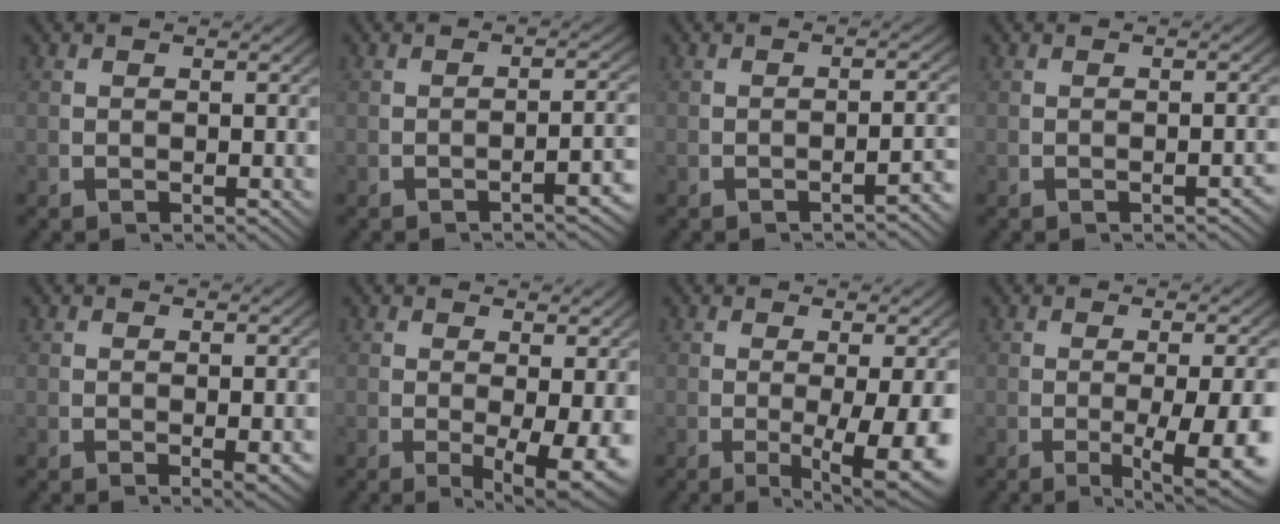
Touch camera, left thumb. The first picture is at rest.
{"total": 2.7, "force": [-1.6, 0.4, 2.1], "torque": [-0.031, 0.002, -0.021]}
{"total": 2.6, "force": [-2.0, 0.2, 1.6], "torque": [-0.026, 0.000, -0.025]}
{"total": 1.0, "force": [-0.9, 0.1, 0.5], "torque": [-0.010, 0.002, -0.013]}
{"total": 1.7, "force": [0.0, 0.6, 1.5], "torque": [-0.021, -0.005, 0.003]}
{"total": 5.5, "force": [-0.6, 2.7, 4.8], "torque": [-0.077, -0.027, 0.002]}
{"total": 6.6, "force": [-1.0, 2.6, 6.0], "torque": [-0.097, -0.019, -0.006]}
{"total": 7.0, "force": [-1.7, 2.6, 6.2], "torque": [-0.099, -0.017, -0.016]}